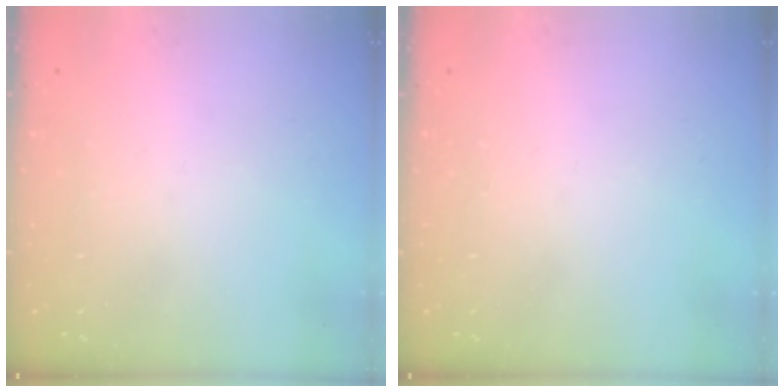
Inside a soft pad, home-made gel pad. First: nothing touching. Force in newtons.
{"total": 0.0}